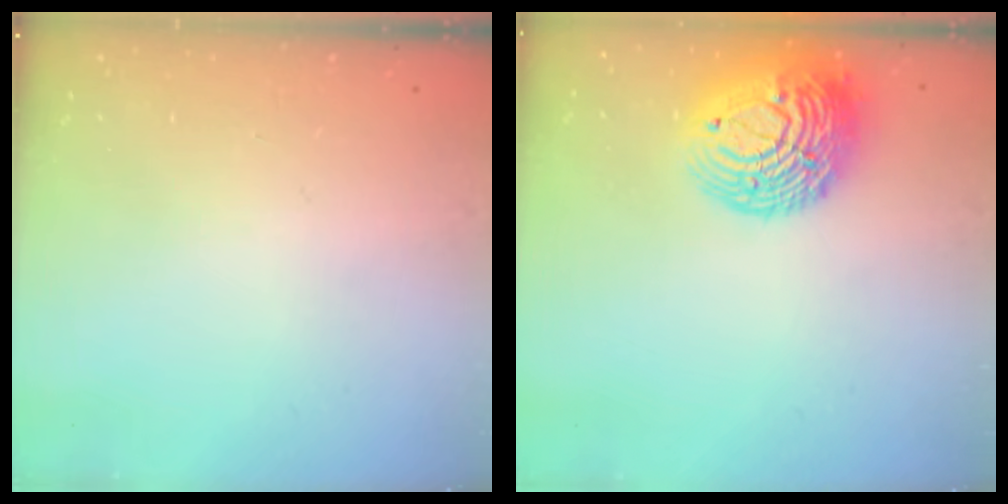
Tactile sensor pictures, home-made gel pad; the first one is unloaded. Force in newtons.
{"total": 18.5, "press": 18.4, "slide": 1.8}